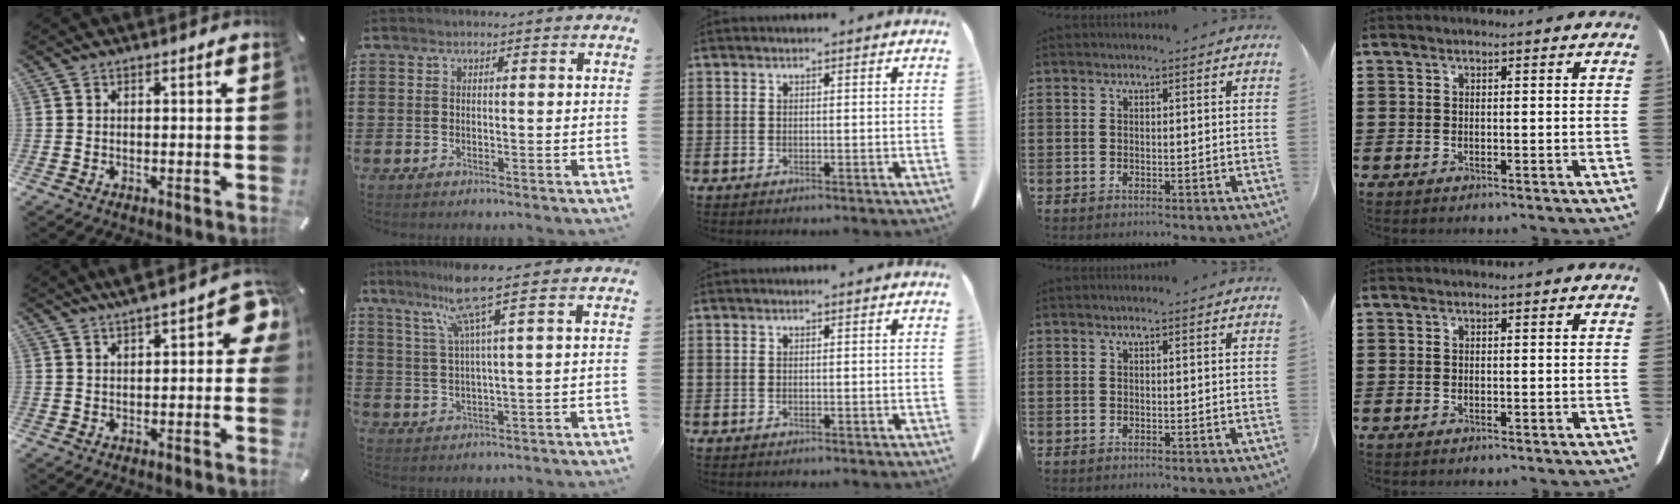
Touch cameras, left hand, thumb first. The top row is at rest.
{"thumb": {"total": 9.3, "force": [3.7, 3.5, 7.8], "torque": [-0.105, -0.006, 0.061]}, "index": {"total": 8.4, "force": [4.7, -0.6, 7.0], "torque": [-0.155, -0.009, 0.076]}}